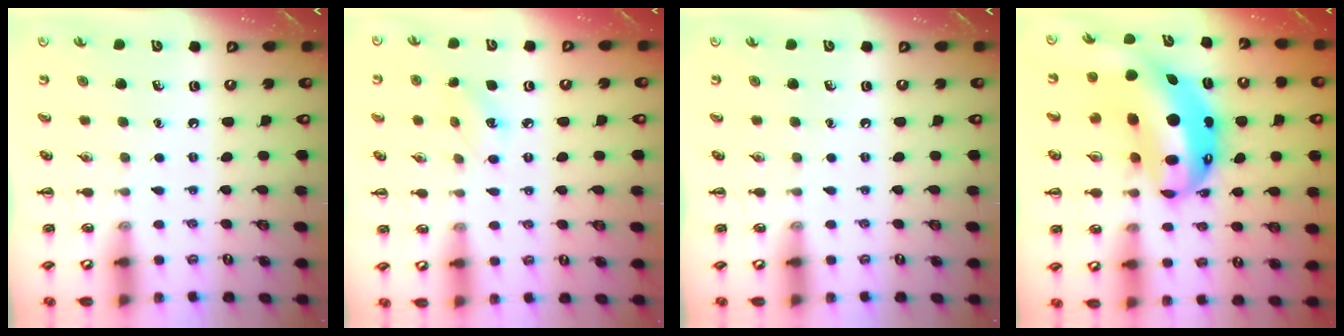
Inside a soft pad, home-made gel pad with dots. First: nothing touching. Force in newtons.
{"total": 5.1, "press": 4.9, "slide": 1.3}
{"total": 0.0}
{"total": 14.6, "press": 14.1, "slide": 3.8}